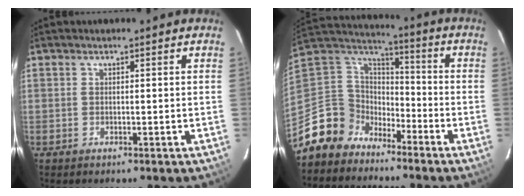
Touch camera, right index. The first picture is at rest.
{"total": 12.2, "force": [-9.0, 8.2, 1.2], "torque": [-0.061, 0.044, -0.177]}